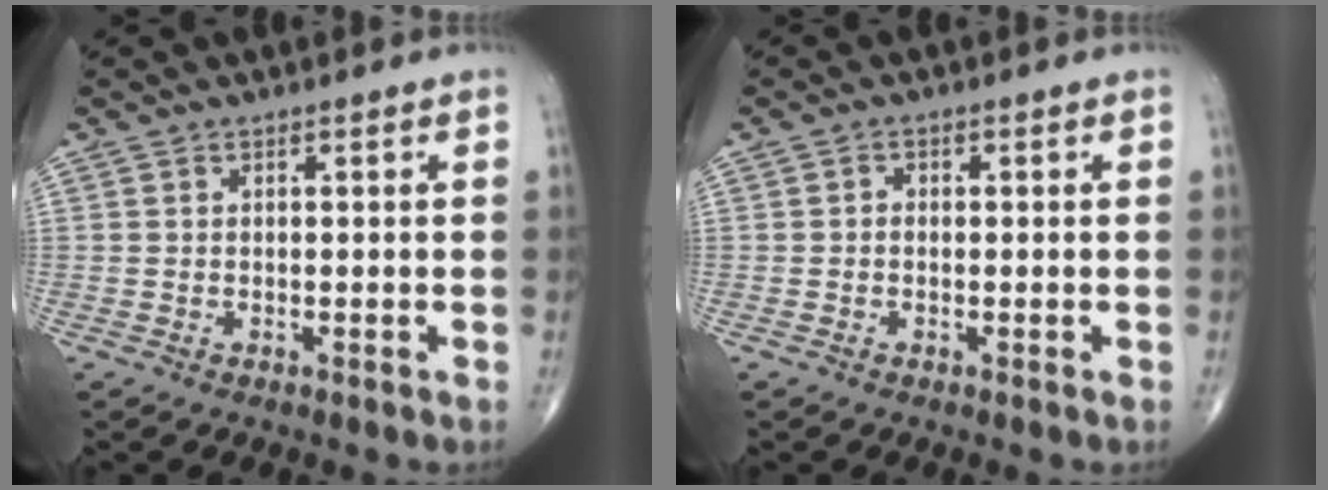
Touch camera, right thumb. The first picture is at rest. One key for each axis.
{"total": 0.9, "fx": -0.1, "fy": 0.7, "fz": 0.6, "tx": -0.006, "ty": 0.002, "tz": -0.005}